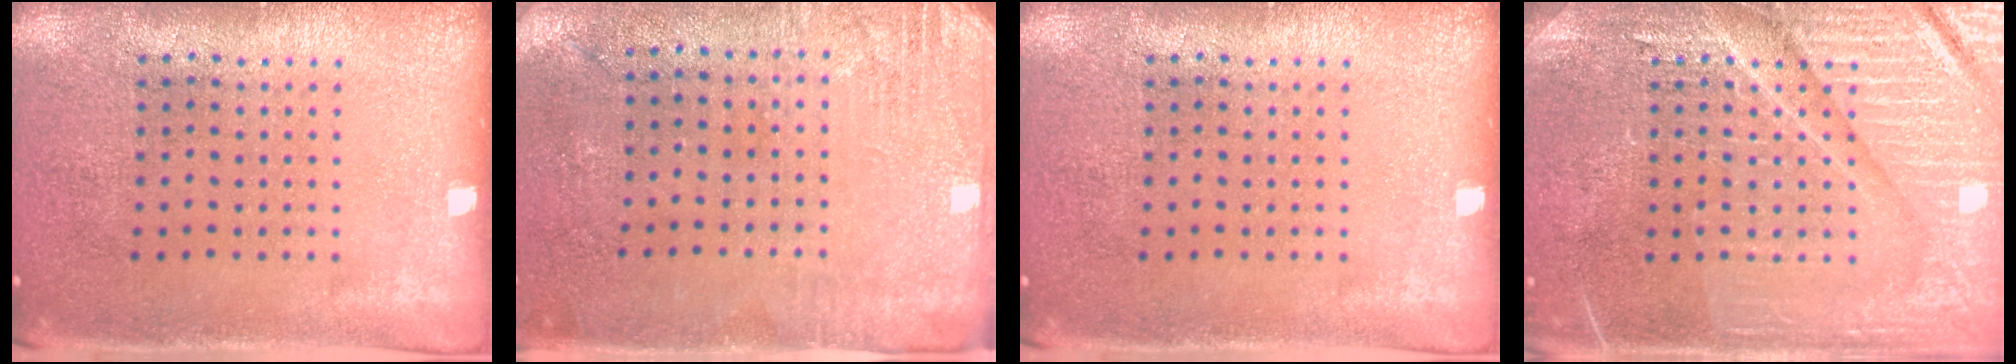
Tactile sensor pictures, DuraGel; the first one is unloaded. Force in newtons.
{"total": 2.8, "press": 2.5, "slide": 1.4}
{"total": 0.0}
{"total": 4.5, "press": 4.5, "slide": 0.6}